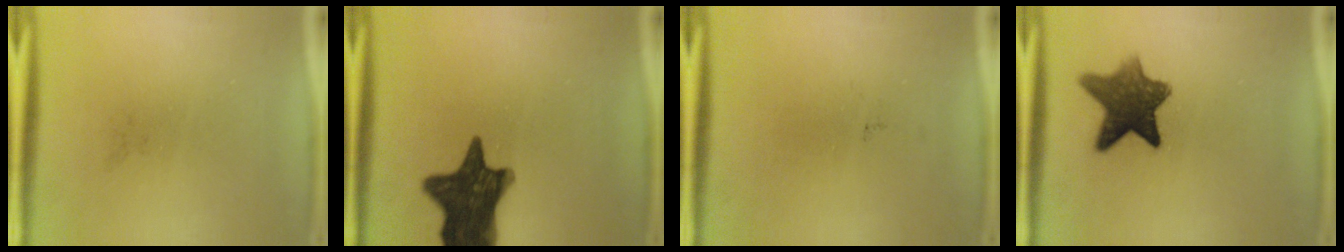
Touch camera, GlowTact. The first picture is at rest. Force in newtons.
{"total": 14.9}
{"total": 0.0}
{"total": 9.6}